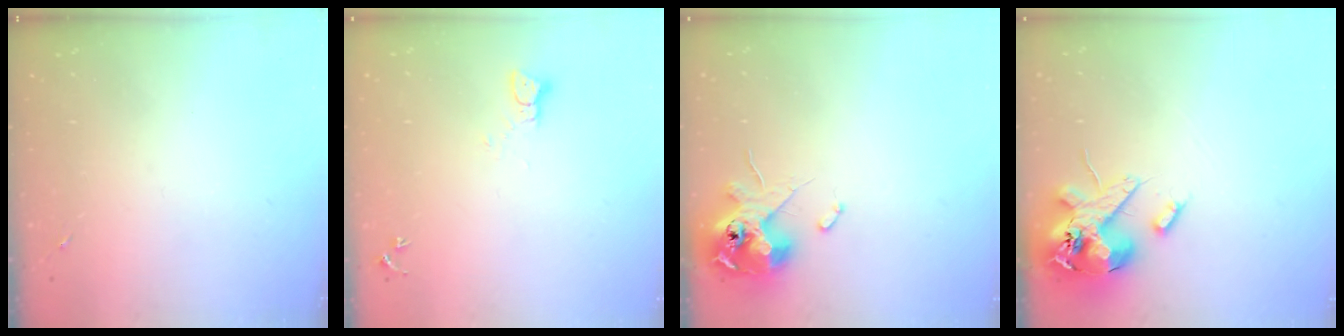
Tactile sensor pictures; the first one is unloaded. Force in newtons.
{"total": 2.2, "press": 2.2, "slide": 0.2}
{"total": 11.6, "press": 11.4, "slide": 2.1}
{"total": 15.7, "press": 15.5, "slide": 2.7}